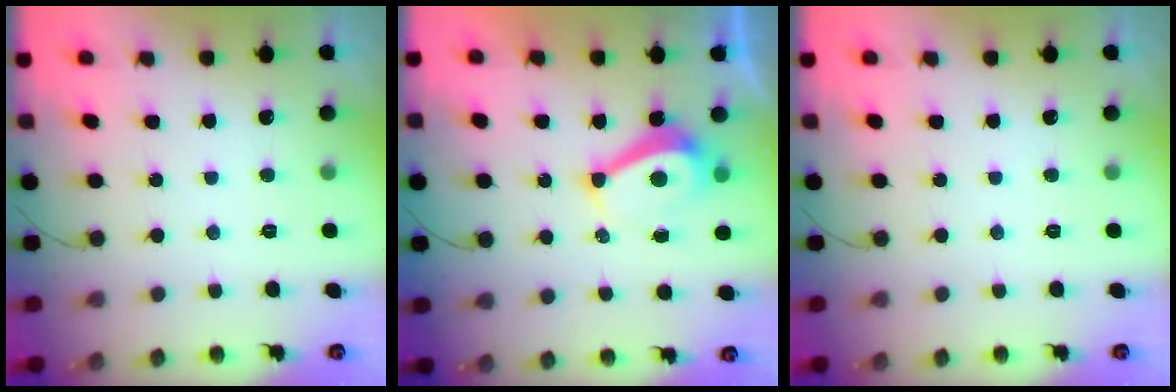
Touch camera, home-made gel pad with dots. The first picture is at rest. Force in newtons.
{"total": 7.7, "press": 7.6, "slide": 0.9}
{"total": 0.0}